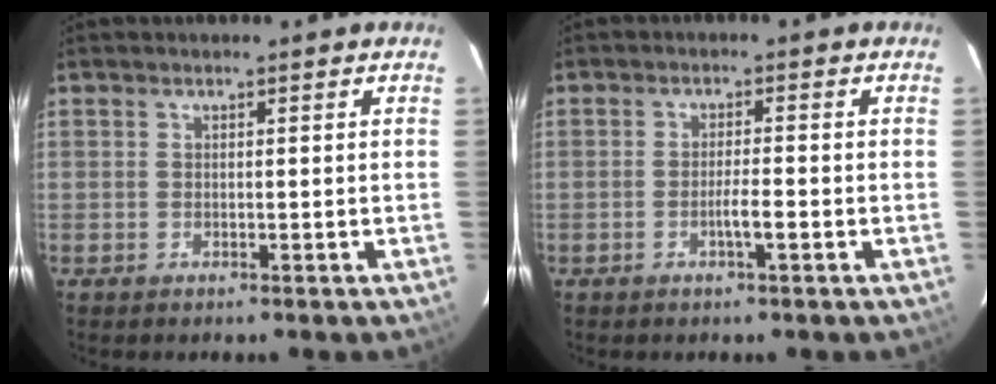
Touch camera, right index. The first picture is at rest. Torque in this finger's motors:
{"motor_torque": [0.33, -0.19, 0.19, 0.05]}